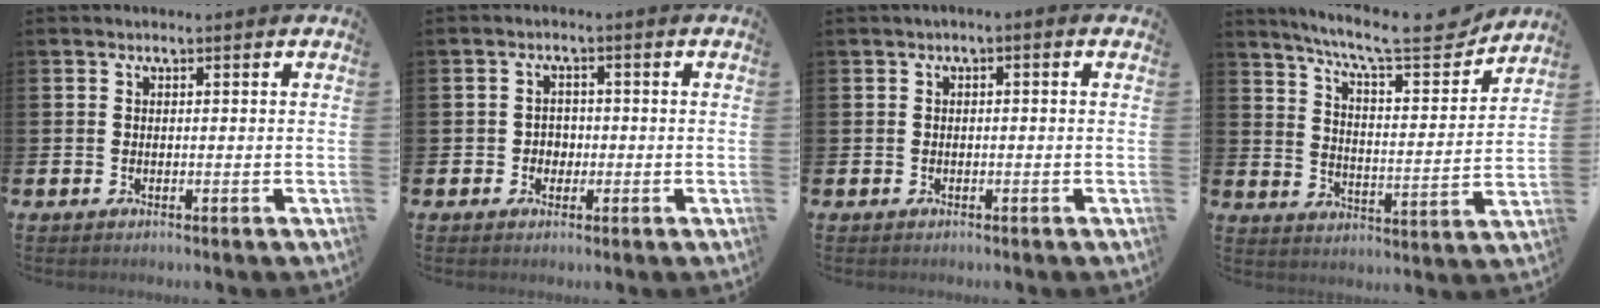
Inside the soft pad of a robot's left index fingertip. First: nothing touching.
{"total": 2.0, "force": [-0.4, 1.9, 0.5], "torque": [-0.002, 0.003, -0.014]}
{"total": 0.8, "force": [-0.4, 0.2, 0.6], "torque": [-0.014, 0.001, -0.008]}
{"total": 10.1, "force": [8.8, 1.3, 4.7], "torque": [-0.100, -0.059, 0.144]}